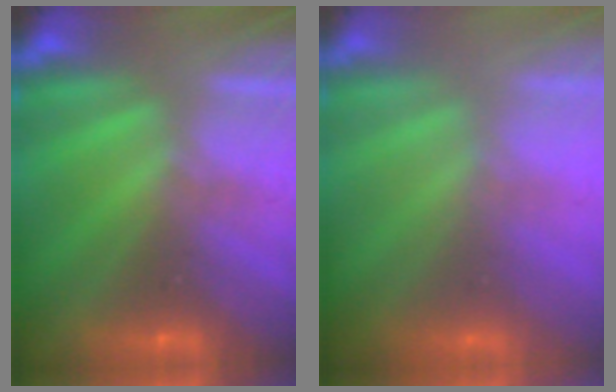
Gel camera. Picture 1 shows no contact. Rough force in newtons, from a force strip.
{"total": 2.8}